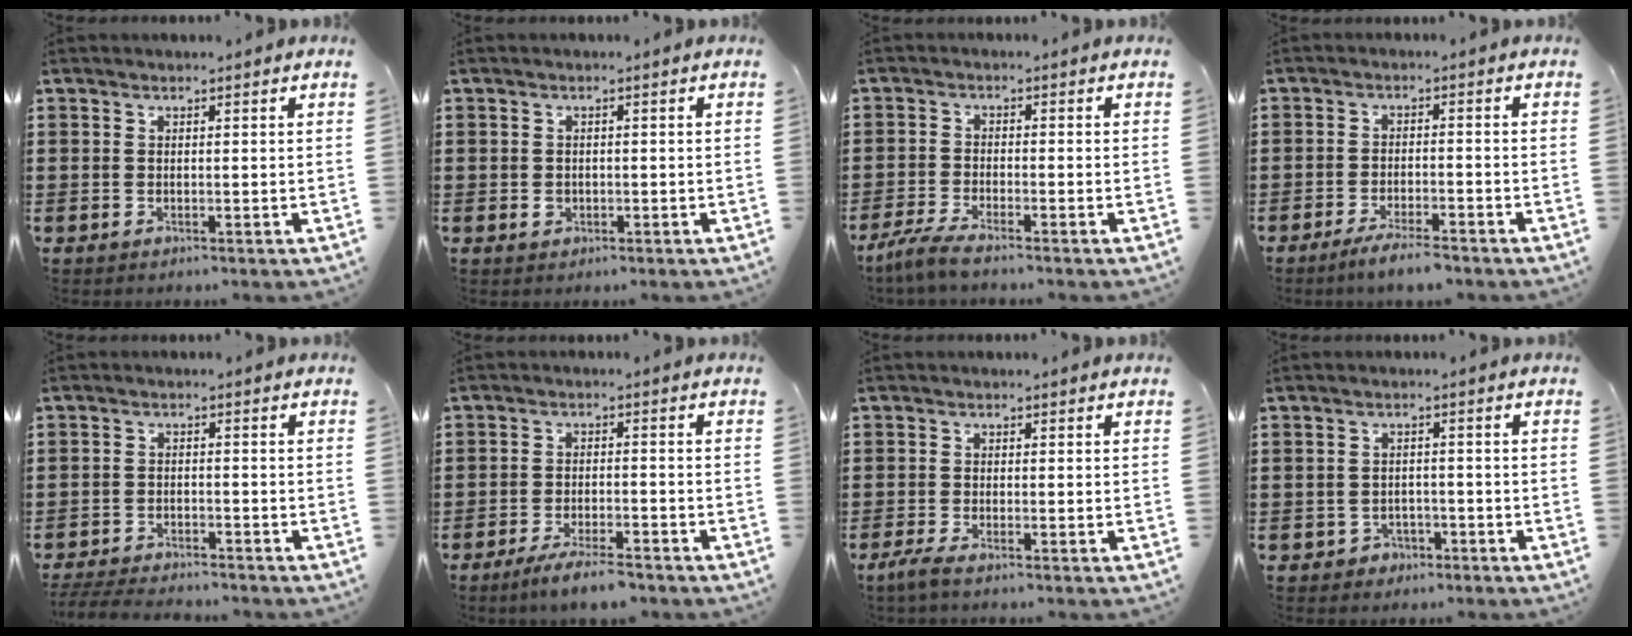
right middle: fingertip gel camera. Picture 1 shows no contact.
{"total": 1.2, "force": [-0.2, 1.0, 0.5], "torque": [-0.013, 0.003, -0.004]}
{"total": 3.4, "force": [-2.9, -0.1, 1.7], "torque": [-0.052, -0.013, -0.061]}
{"total": 3.6, "force": [-3.1, 0.2, 1.8], "torque": [-0.037, -0.004, -0.059]}
{"total": 4.0, "force": [-3.9, 0.4, 0.8], "torque": [-0.027, -0.006, -0.083]}
{"total": 4.6, "force": [-3.9, 0.4, 2.3], "torque": [-0.050, -0.008, -0.076]}
{"total": 1.7, "force": [-1.3, 0.1, 1.2], "torque": [-0.028, -0.003, -0.025]}
{"total": 1.9, "force": [-1.6, 1.0, 0.0], "torque": [-0.010, -0.001, -0.037]}